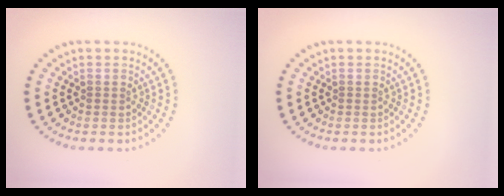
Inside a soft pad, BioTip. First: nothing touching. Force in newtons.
{"total": 0.0}